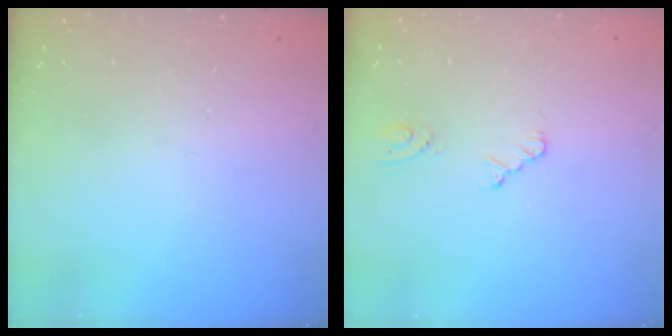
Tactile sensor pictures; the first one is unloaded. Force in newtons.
{"total": 2.2, "press": 2.2, "slide": 0.3}